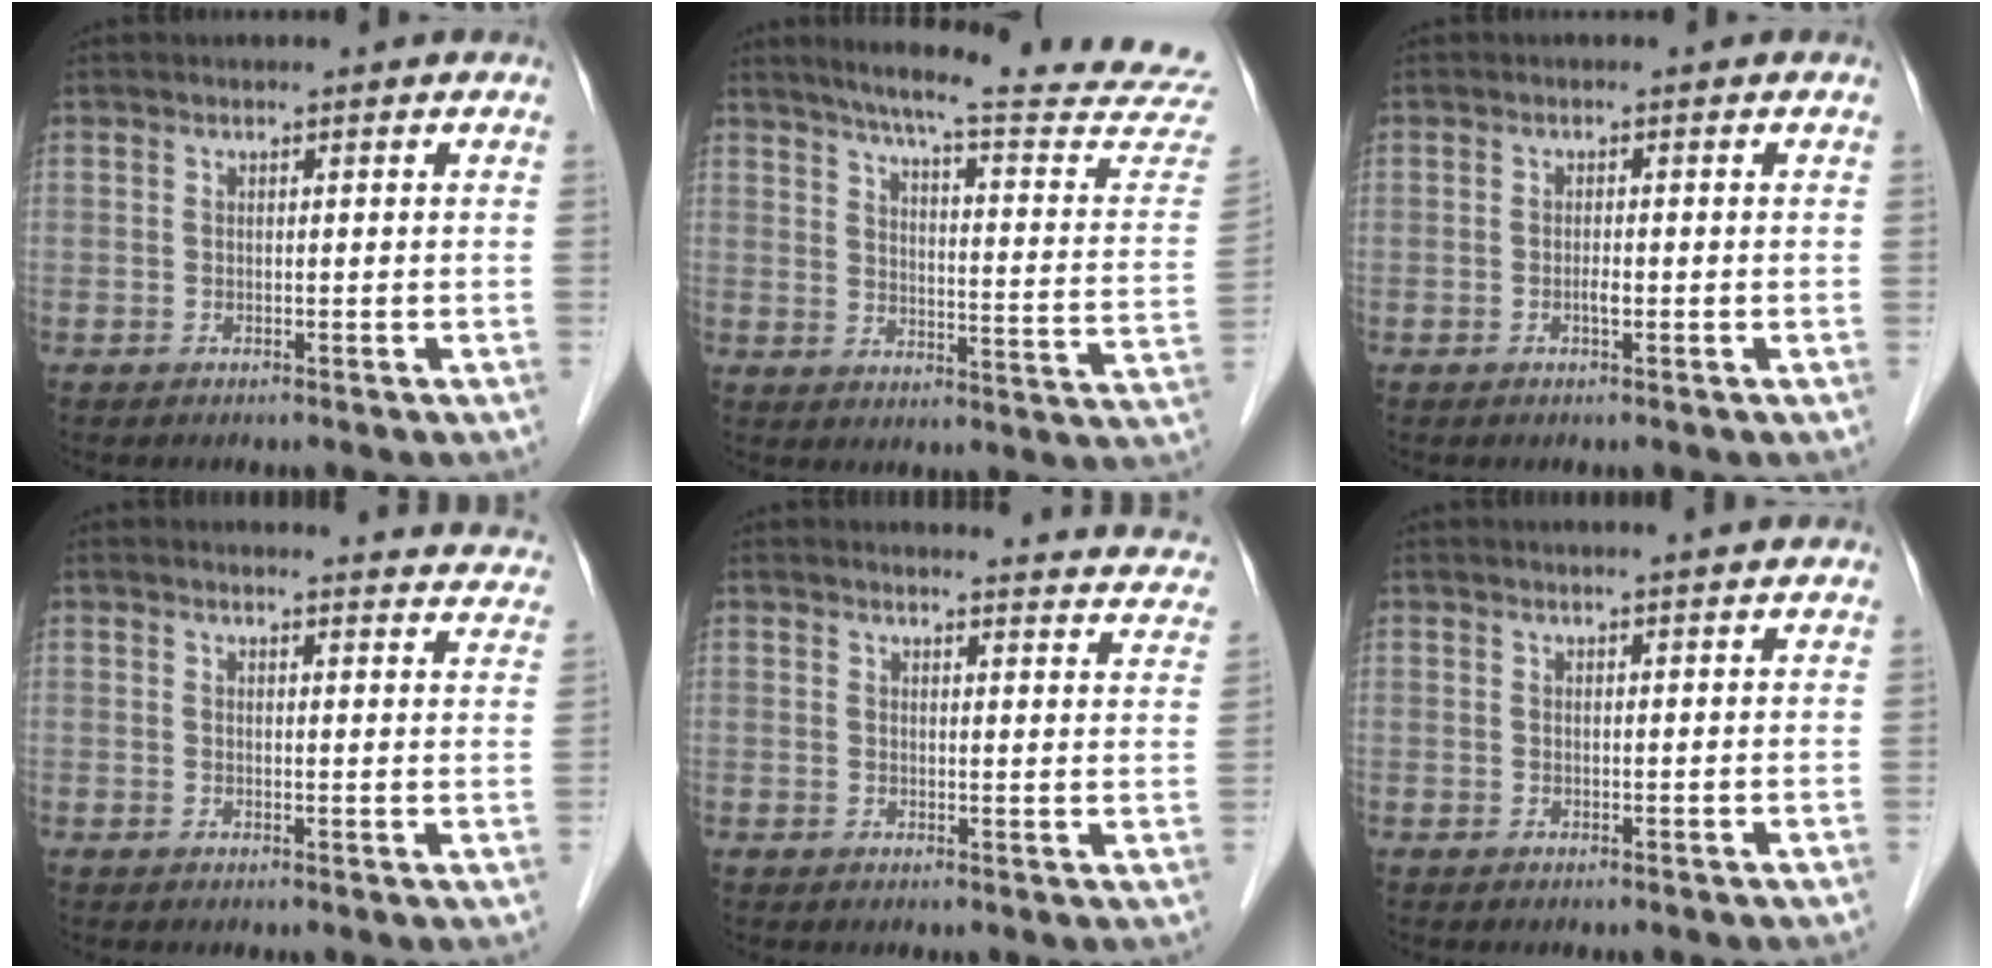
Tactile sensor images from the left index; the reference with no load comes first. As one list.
[{"total": 24.8, "force": [22.6, -0.4, 10.3], "torque": [-0.143, -0.104, 0.270]}, {"total": 1.4, "force": [-1.1, 0.1, 0.8], "torque": [-0.018, -0.006, -0.018]}, {"total": 12.9, "force": [12.8, 1.2, 1.8], "torque": [0.008, -0.065, 0.110]}, {"total": 13.7, "force": [13.5, 1.3, 1.9], "torque": [0.006, -0.070, 0.117]}, {"total": 2.9, "force": [2.6, -0.5, 1.3], "torque": [-0.017, 0.004, 0.027]}]